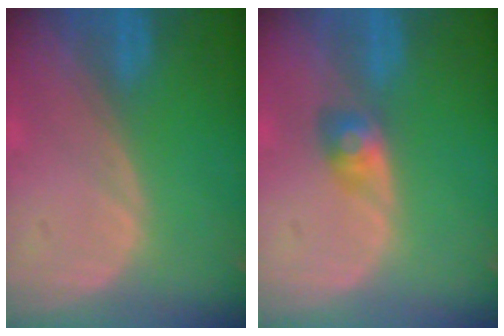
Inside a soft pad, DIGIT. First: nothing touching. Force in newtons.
{"total": 2.9, "press": 2.6, "slide": 1.1}